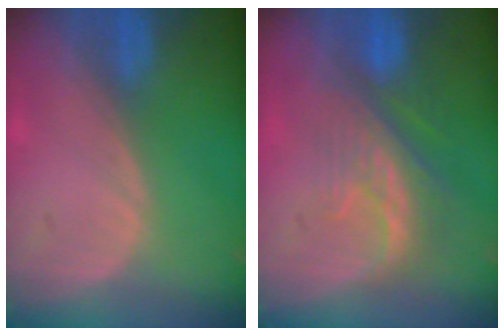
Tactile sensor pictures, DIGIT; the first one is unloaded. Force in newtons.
{"total": 8.3, "press": 7.5, "slide": 3.5}